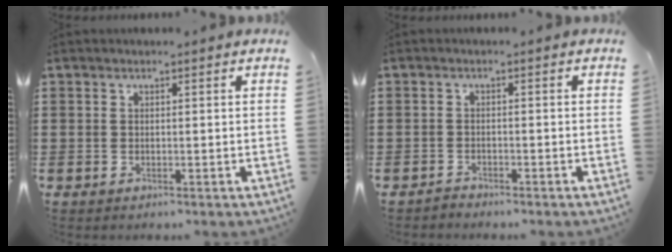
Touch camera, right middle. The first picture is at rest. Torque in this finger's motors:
{"motor_torque": [-0.91, 1.02, 0.00, -0.02]}